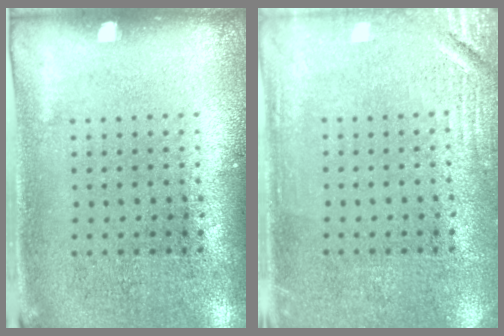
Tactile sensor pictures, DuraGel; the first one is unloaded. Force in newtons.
{"total": 2.5, "press": 2.5, "slide": 0.4}